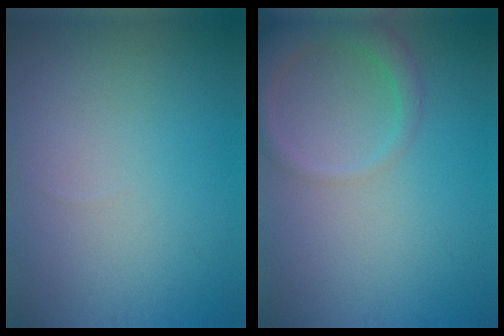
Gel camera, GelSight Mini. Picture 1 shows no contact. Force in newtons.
{"total": 3.9, "press": 3.9, "slide": 0.3}